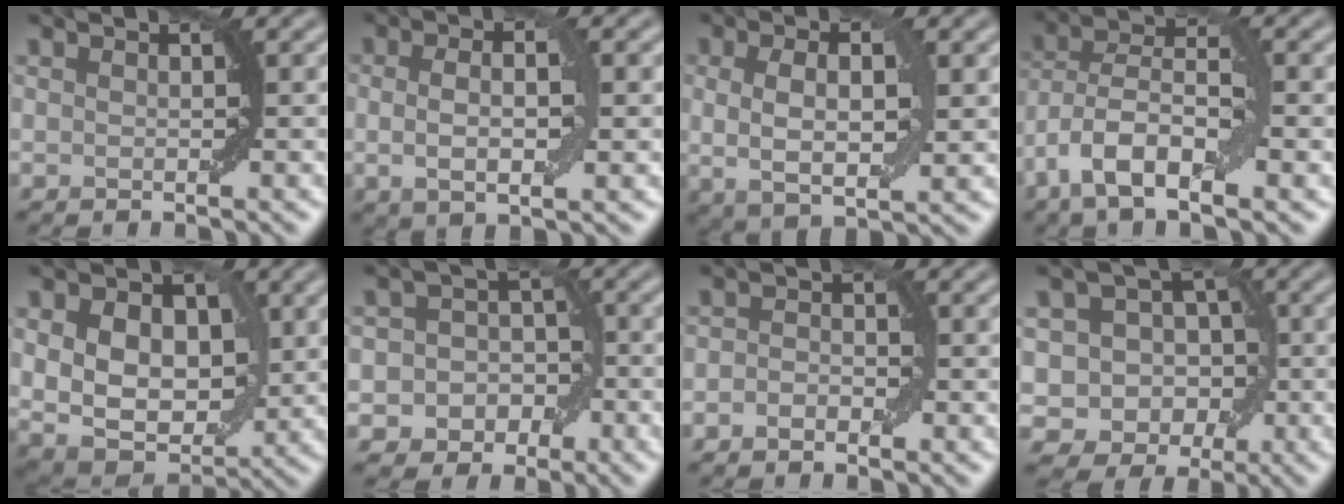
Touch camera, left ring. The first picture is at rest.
{"total": 4.2, "force": [0.3, 1.4, 4.0], "torque": [-0.074, 0.002, 0.001]}
{"total": 5.1, "force": [0.8, 2.1, 4.6], "torque": [-0.077, 0.000, 0.012]}
{"total": 8.2, "force": [-3.4, 3.6, 6.6], "torque": [-0.125, 0.010, -0.072]}
{"total": 9.9, "force": [1.9, 6.9, 6.8], "torque": [-0.115, 0.007, 0.033]}
{"total": 6.0, "force": [-2.3, 5.3, 1.5], "torque": [0.000, 0.019, -0.056]}
{"total": 1.6, "force": [-0.7, 1.1, 0.9], "torque": [-0.016, 0.003, -0.015]}
{"total": 7.4, "force": [-1.1, 6.7, 3.1], "torque": [-0.014, 0.027, -0.045]}